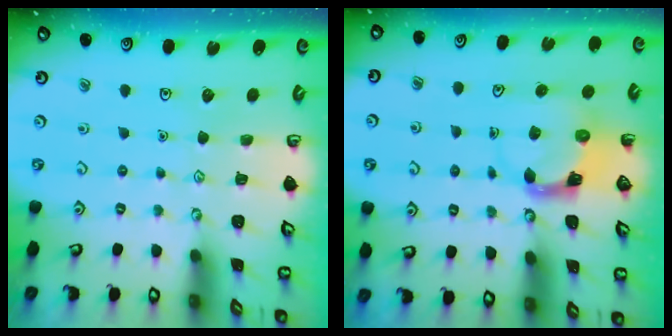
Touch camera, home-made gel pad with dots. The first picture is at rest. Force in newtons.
{"total": 3.6, "press": 3.5, "slide": 0.6}